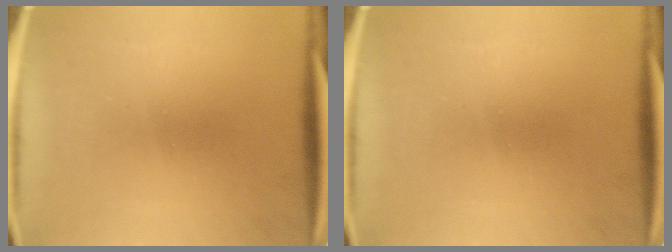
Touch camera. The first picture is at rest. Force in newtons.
{"total": 0.0}